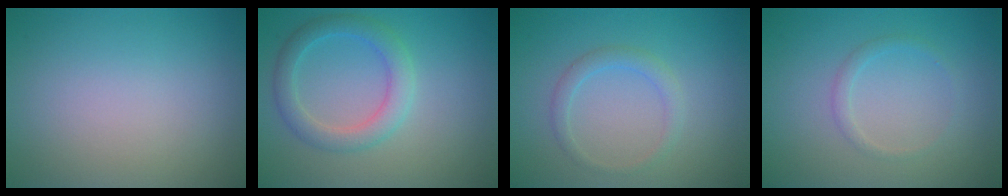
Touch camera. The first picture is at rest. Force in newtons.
{"total": 3.3, "press": 3.3, "slide": 0.2}
{"total": 1.7, "press": 1.7, "slide": 0.1}
{"total": 1.1, "press": 1.1, "slide": 0.0}